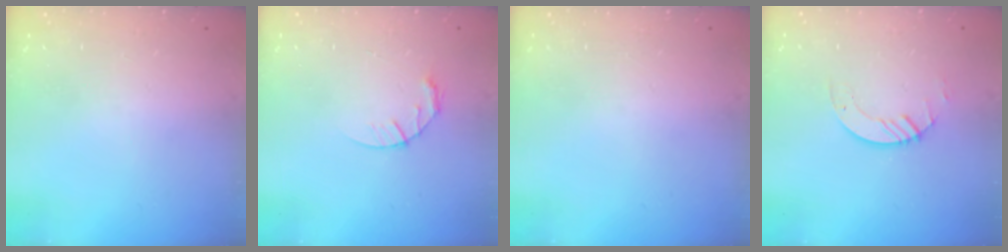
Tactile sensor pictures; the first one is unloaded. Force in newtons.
{"total": 4.3, "press": 4.3, "slide": 0.7}
{"total": 0.0}
{"total": 2.6, "press": 2.6, "slide": 0.3}